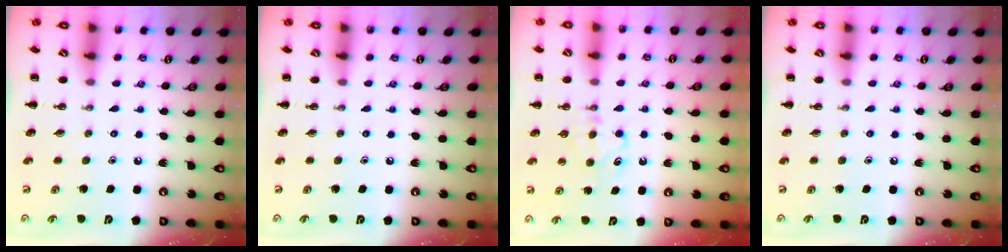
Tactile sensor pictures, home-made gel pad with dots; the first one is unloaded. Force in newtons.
{"total": 0.0}
{"total": 5.2, "press": 5.0, "slide": 1.6}
{"total": 0.0}